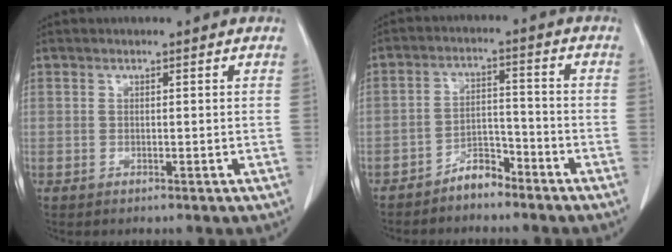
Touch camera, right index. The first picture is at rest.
{"total": 4.6, "force": [-3.9, 1.7, 1.7], "torque": [-0.025, 0.008, -0.069]}